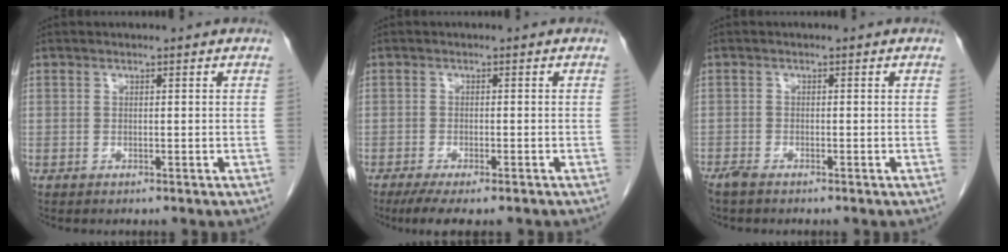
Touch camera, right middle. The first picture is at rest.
{"total": 6.8, "force": [-5.2, 1.4, 4.2], "torque": [-0.060, -0.013, -0.080]}
{"total": 1.7, "force": [-1.4, 0.4, 0.9], "torque": [-0.024, -0.005, -0.028]}